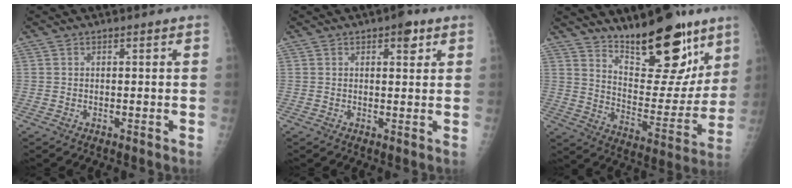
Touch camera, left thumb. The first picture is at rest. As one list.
[{"total": 3.5, "force": [1.9, 1.5, 2.5], "torque": [-0.020, -0.006, 0.022]}, {"total": 20.5, "force": [14.2, 7.5, 12.8], "torque": [-0.138, -0.098, 0.228]}]